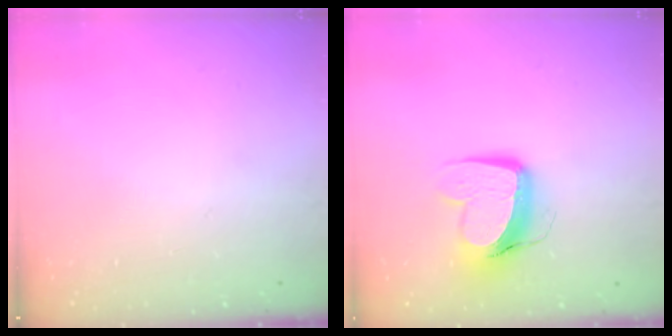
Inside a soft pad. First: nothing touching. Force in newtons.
{"total": 11.6, "press": 11.5, "slide": 1.3}